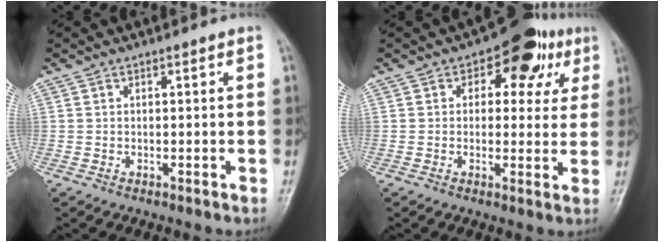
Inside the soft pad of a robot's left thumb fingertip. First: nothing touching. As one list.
[{"total": 10.3, "force": [4.1, 6.5, 6.8], "torque": [-0.031, 0.003, 0.044]}]